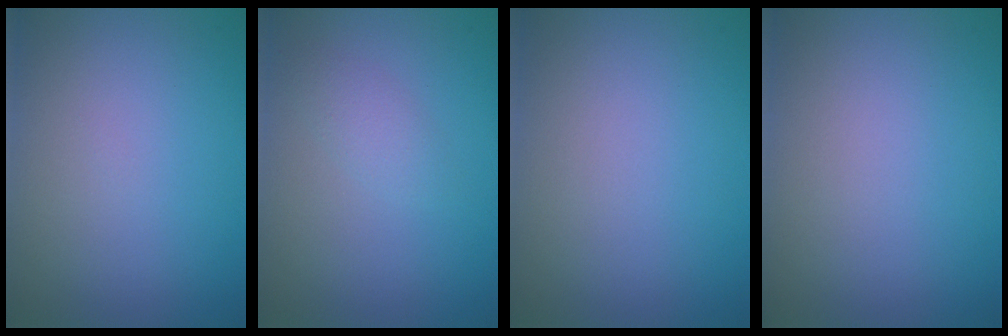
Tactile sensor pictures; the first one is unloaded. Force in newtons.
{"total": 1.3, "press": 1.3, "slide": 0.0}
{"total": 0.0}
{"total": 0.0}